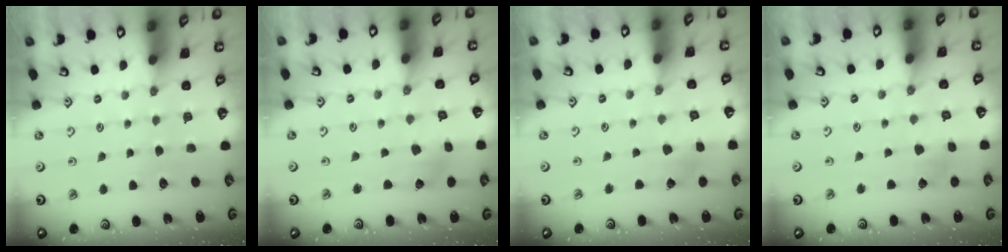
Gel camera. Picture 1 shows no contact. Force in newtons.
{"total": 2.0, "press": 2.0, "slide": 0.2}
{"total": 1.9, "press": 1.9, "slide": 0.3}
{"total": 2.5, "press": 2.5, "slide": 0.3}